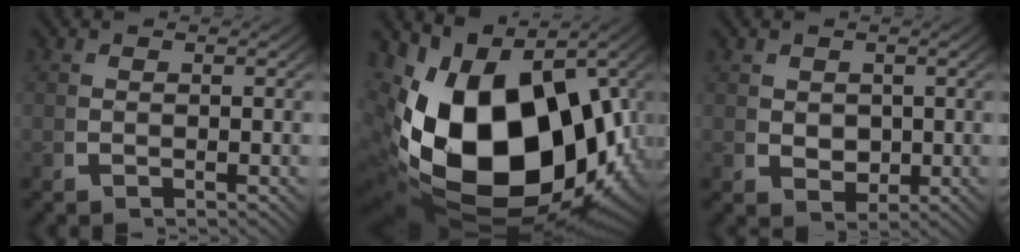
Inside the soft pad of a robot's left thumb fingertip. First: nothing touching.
{"total": 28.1, "force": [-2.6, 17.6, 21.7], "torque": [-0.421, -0.076, 0.005]}
{"total": 2.9, "force": [0.4, 2.4, 1.7], "torque": [-0.032, -0.018, 0.020]}